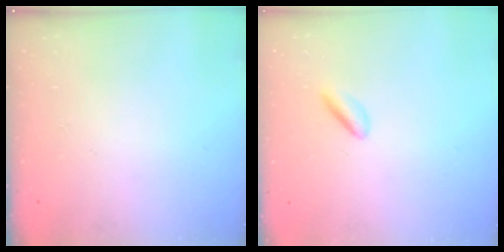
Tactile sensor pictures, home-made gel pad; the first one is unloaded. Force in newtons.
{"total": 2.0, "press": 1.7, "slide": 1.0}